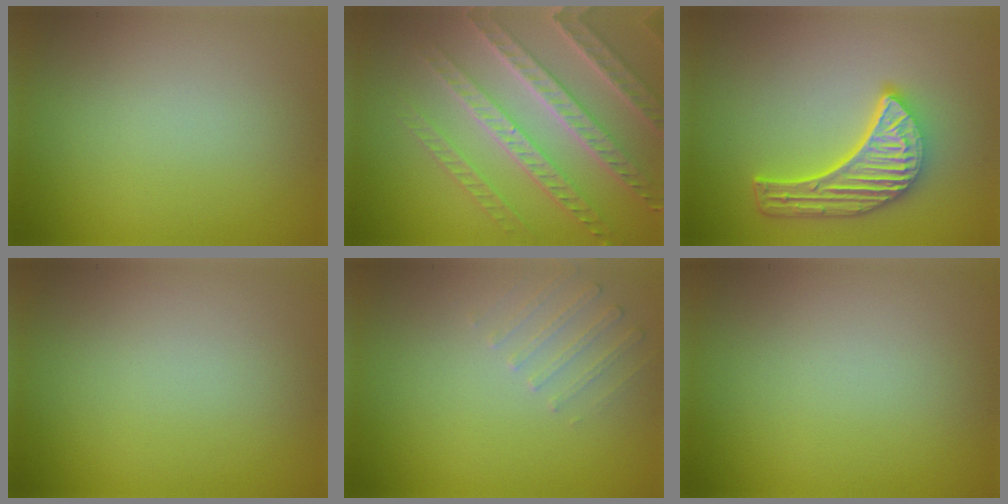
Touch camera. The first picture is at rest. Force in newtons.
{"total": 6.9, "press": 5.3, "slide": 4.4}
{"total": 5.9, "press": 4.6, "slide": 3.8}
{"total": 0.0}
{"total": 1.6, "press": 1.6, "slide": 0.4}
{"total": 0.0}